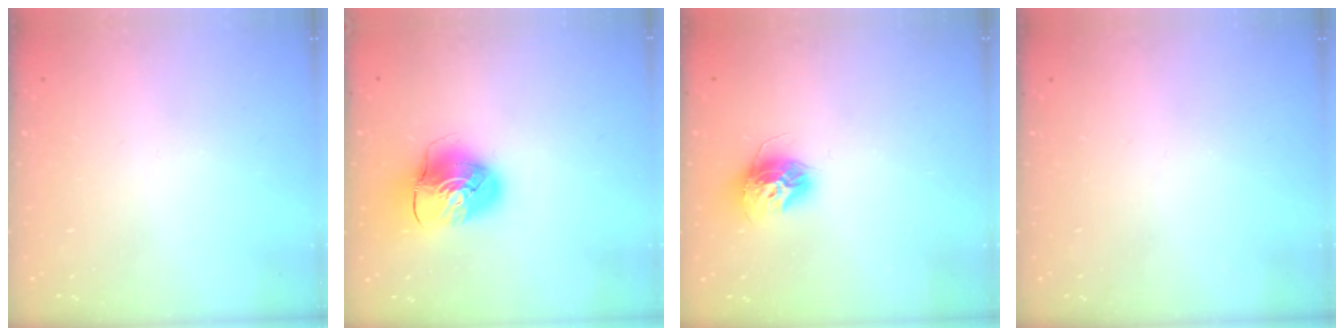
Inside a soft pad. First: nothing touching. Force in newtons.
{"total": 9.1, "press": 9.0, "slide": 1.2}
{"total": 11.9, "press": 11.9, "slide": 0.9}
{"total": 0.0}